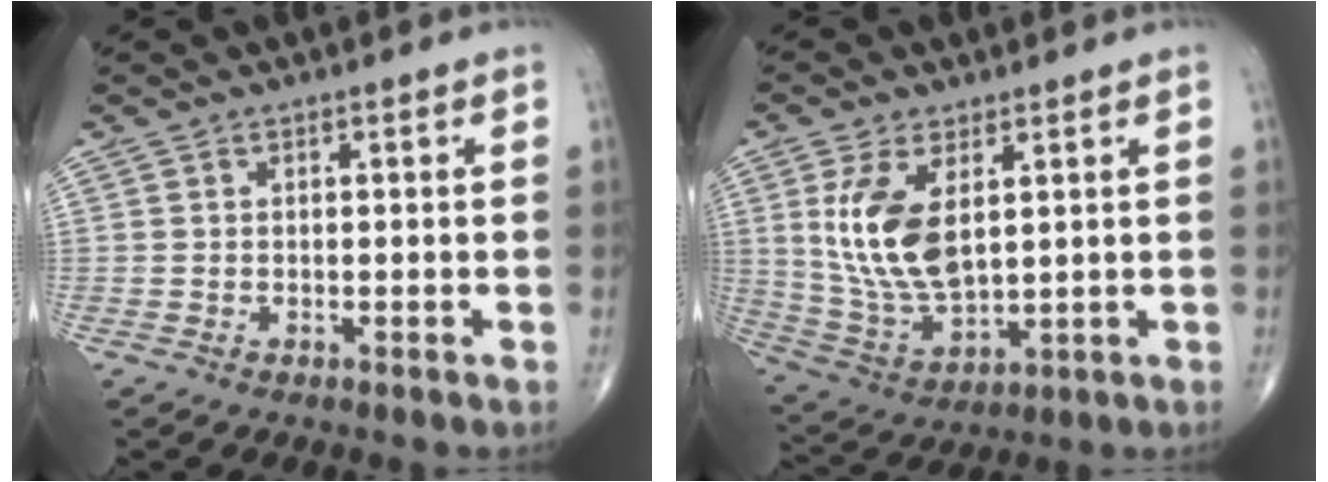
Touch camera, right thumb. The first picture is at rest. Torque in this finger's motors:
{"motor_torque": [-0.13, 0.58, 0.93, 0.64, 0.20]}